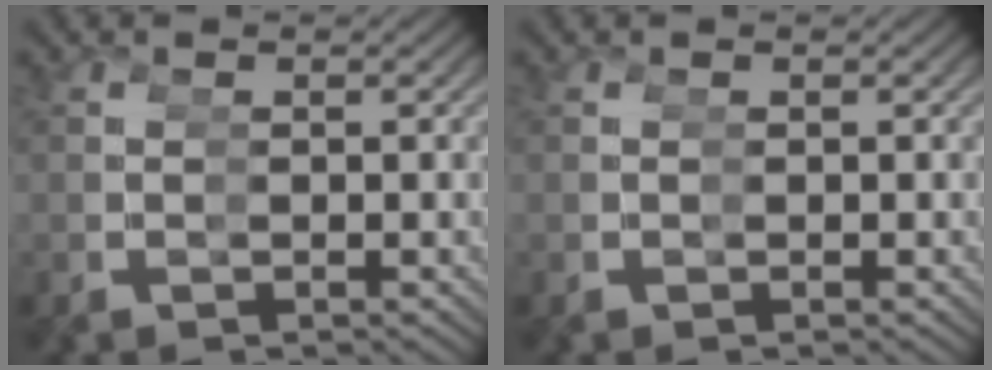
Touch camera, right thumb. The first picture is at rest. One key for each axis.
{"total": 0.0}